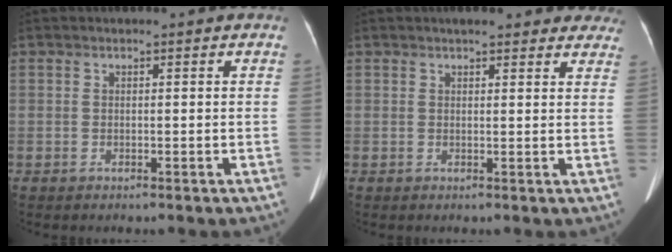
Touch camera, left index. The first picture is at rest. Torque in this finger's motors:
{"motor_torque": [0.44, -0.56, 0.20, 0.06]}